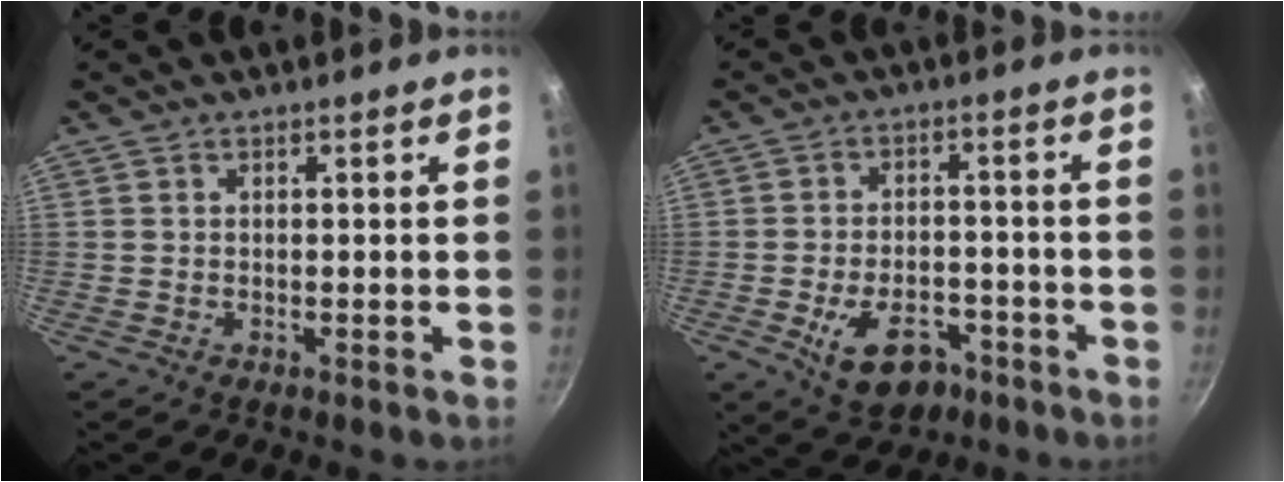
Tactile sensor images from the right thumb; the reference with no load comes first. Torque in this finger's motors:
{"motor_torque": [-0.17, 0.44, 0.29, 0.33, 0.17]}